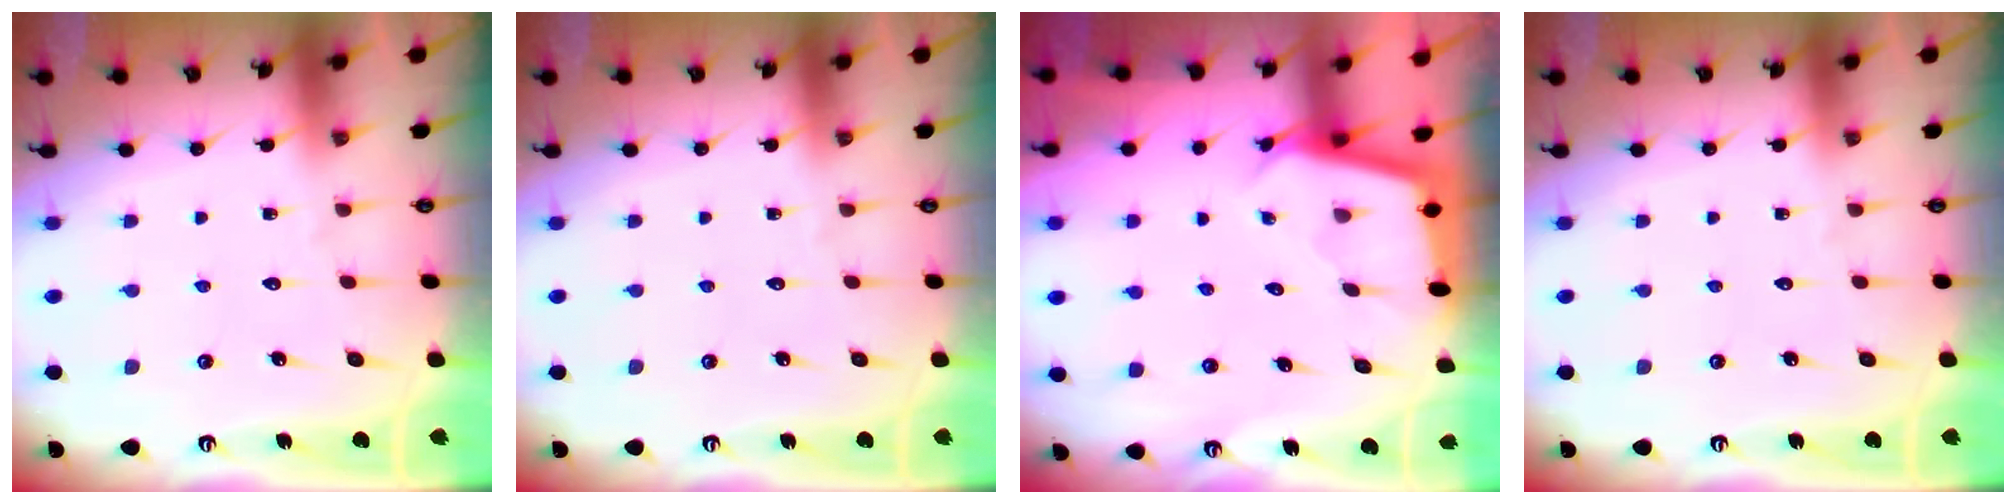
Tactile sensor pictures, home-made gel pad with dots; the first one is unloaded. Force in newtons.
{"total": 0.0}
{"total": 2.3, "press": 2.3, "slide": 0.2}
{"total": 0.0}